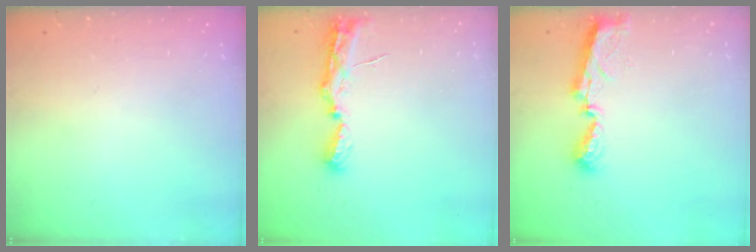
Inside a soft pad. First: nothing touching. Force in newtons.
{"total": 8.0, "press": 8.0, "slide": 0.8}
{"total": 8.6, "press": 8.6, "slide": 0.4}